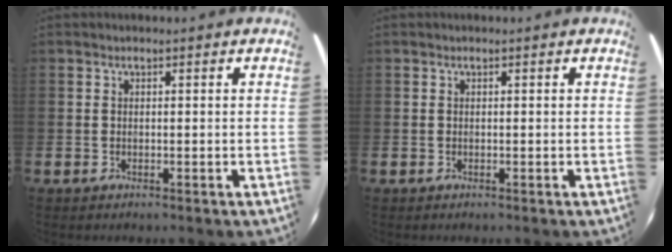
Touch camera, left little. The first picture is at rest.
{"total": 0.0}